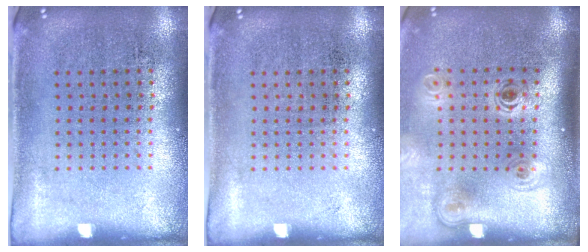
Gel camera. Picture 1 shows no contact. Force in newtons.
{"total": 0.0}
{"total": 2.1, "press": 1.4, "slide": 1.5}